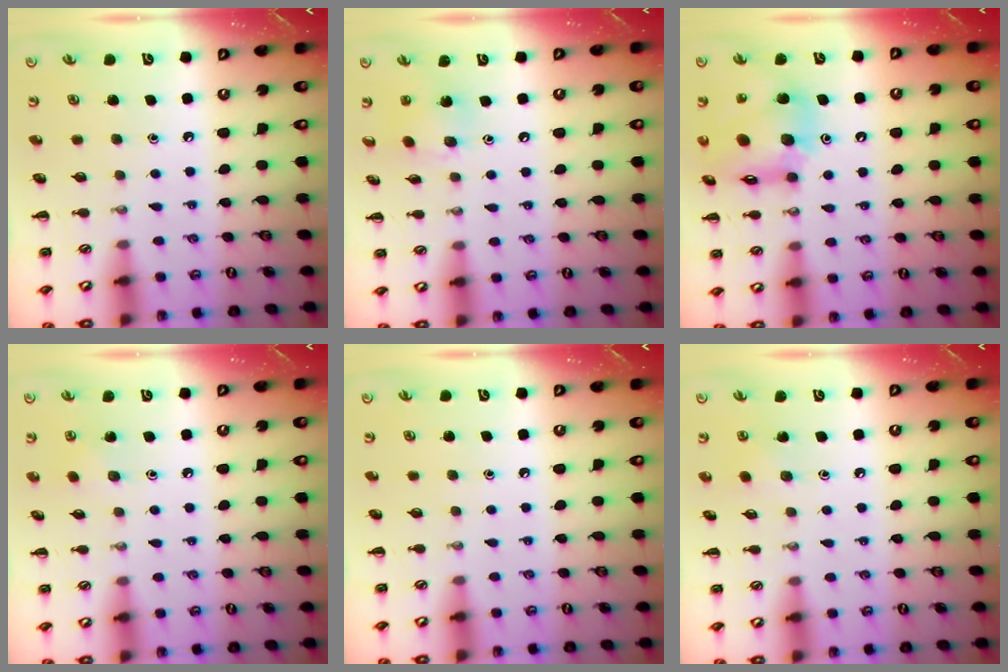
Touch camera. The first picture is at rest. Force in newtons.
{"total": 7.6, "press": 7.4, "slide": 1.9}
{"total": 15.9, "press": 15.6, "slide": 3.1}
{"total": 3.0, "press": 2.9, "slide": 0.9}
{"total": 0.0}
{"total": 3.6, "press": 3.5, "slide": 0.9}